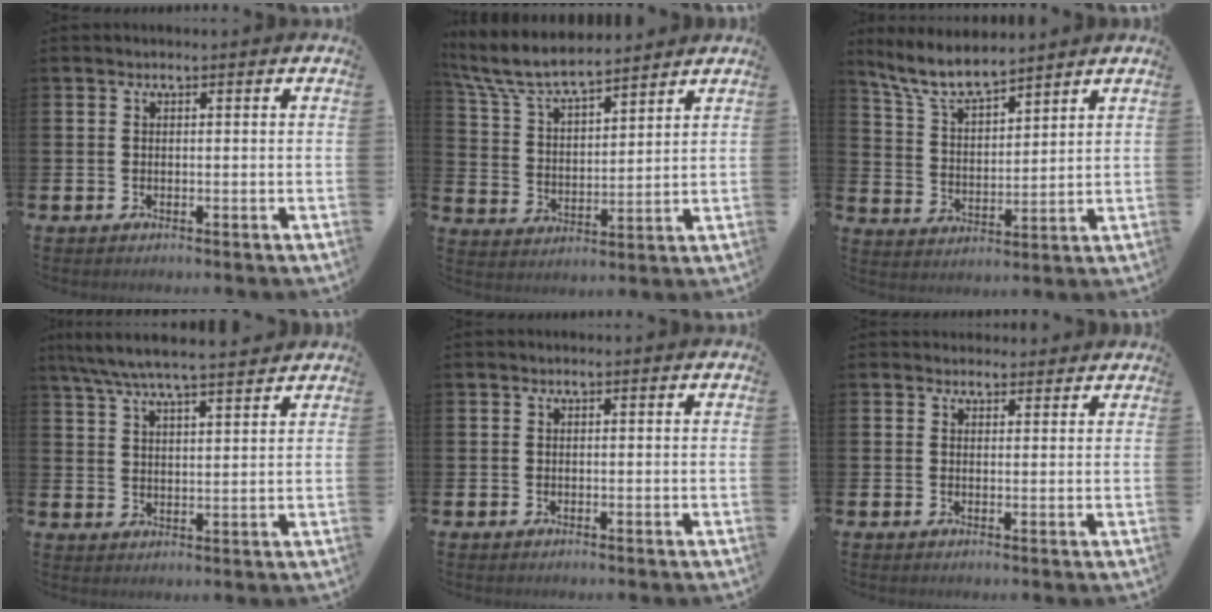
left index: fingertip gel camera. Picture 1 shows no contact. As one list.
[{"total": 7.9, "force": [7.4, 1.3, 2.6], "torque": [-0.084, -0.042, 0.130]}, {"total": 7.3, "force": [6.7, 1.3, 2.7], "torque": [-0.079, -0.029, 0.121]}, {"total": 6.7, "force": [6.3, 0.3, 2.2], "torque": [-0.065, -0.028, 0.113]}, {"total": 0.0}, {"total": 2.2, "force": [2.1, 0.8, -0.2], "torque": [0.012, -0.010, 0.037]}]